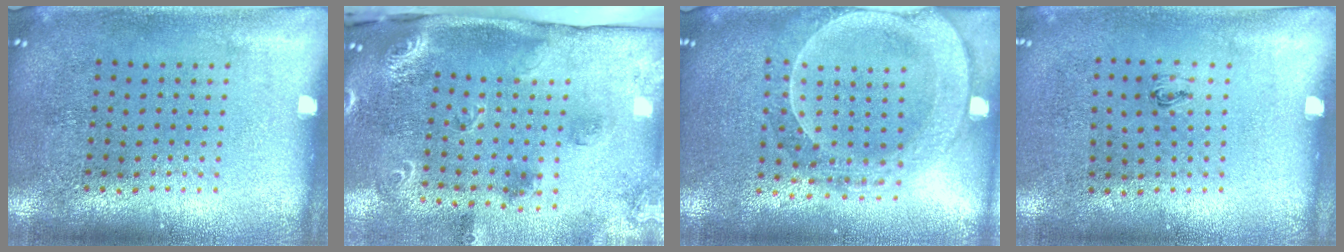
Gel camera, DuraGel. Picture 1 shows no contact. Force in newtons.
{"total": 2.1, "press": 1.8, "slide": 1.1}
{"total": 2.2, "press": 2.0, "slide": 0.9}
{"total": 0.5, "press": 0.2, "slide": 0.5}